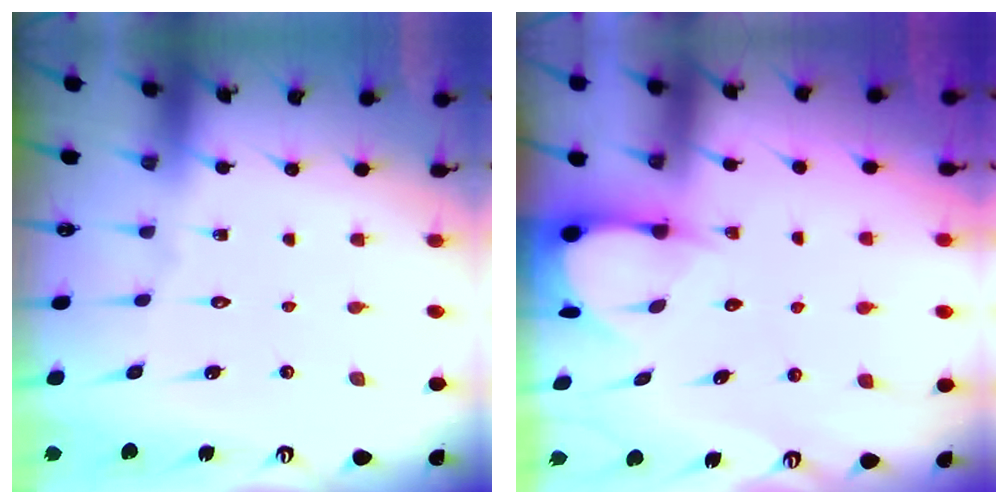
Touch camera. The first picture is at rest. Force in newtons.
{"total": 3.6, "press": 3.5, "slide": 0.3}